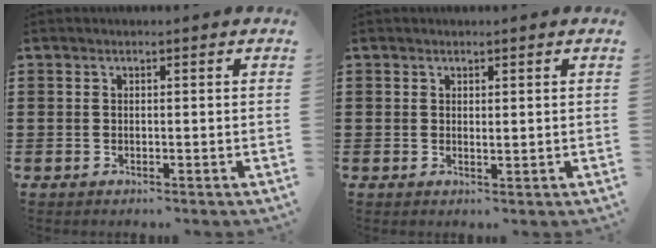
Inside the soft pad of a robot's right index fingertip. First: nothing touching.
{"total": 0.7, "force": [0.5, 0.3, 0.4], "torque": [-0.009, 0.002, 0.010]}